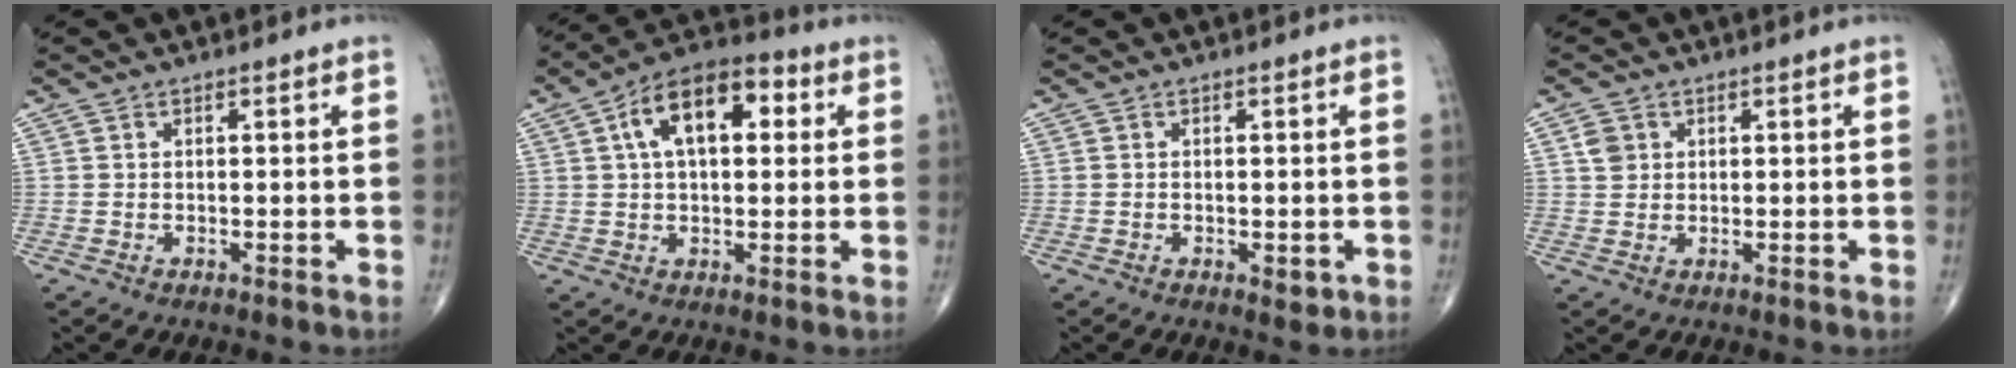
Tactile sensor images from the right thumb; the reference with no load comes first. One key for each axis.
{"total": 14.0, "fx": 3.8, "fy": 7.6, "fz": 11.2, "tx": -0.168, "ty": 0.025, "tz": 0.054}
{"total": 1.9, "fx": -0.6, "fy": 0.9, "fz": 1.6, "tx": -0.014, "ty": -0.004, "tz": -0.006}
{"total": 2.8, "fx": 1.0, "fy": 2.4, "fz": 1.1, "tx": -0.012, "ty": -0.002, "tz": 0.019}